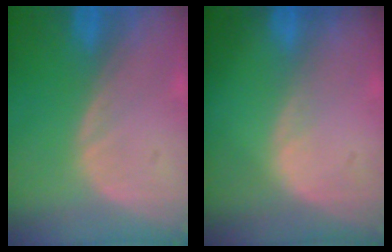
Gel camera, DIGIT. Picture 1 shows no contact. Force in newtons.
{"total": 0.8, "press": 0.5, "slide": 0.7}